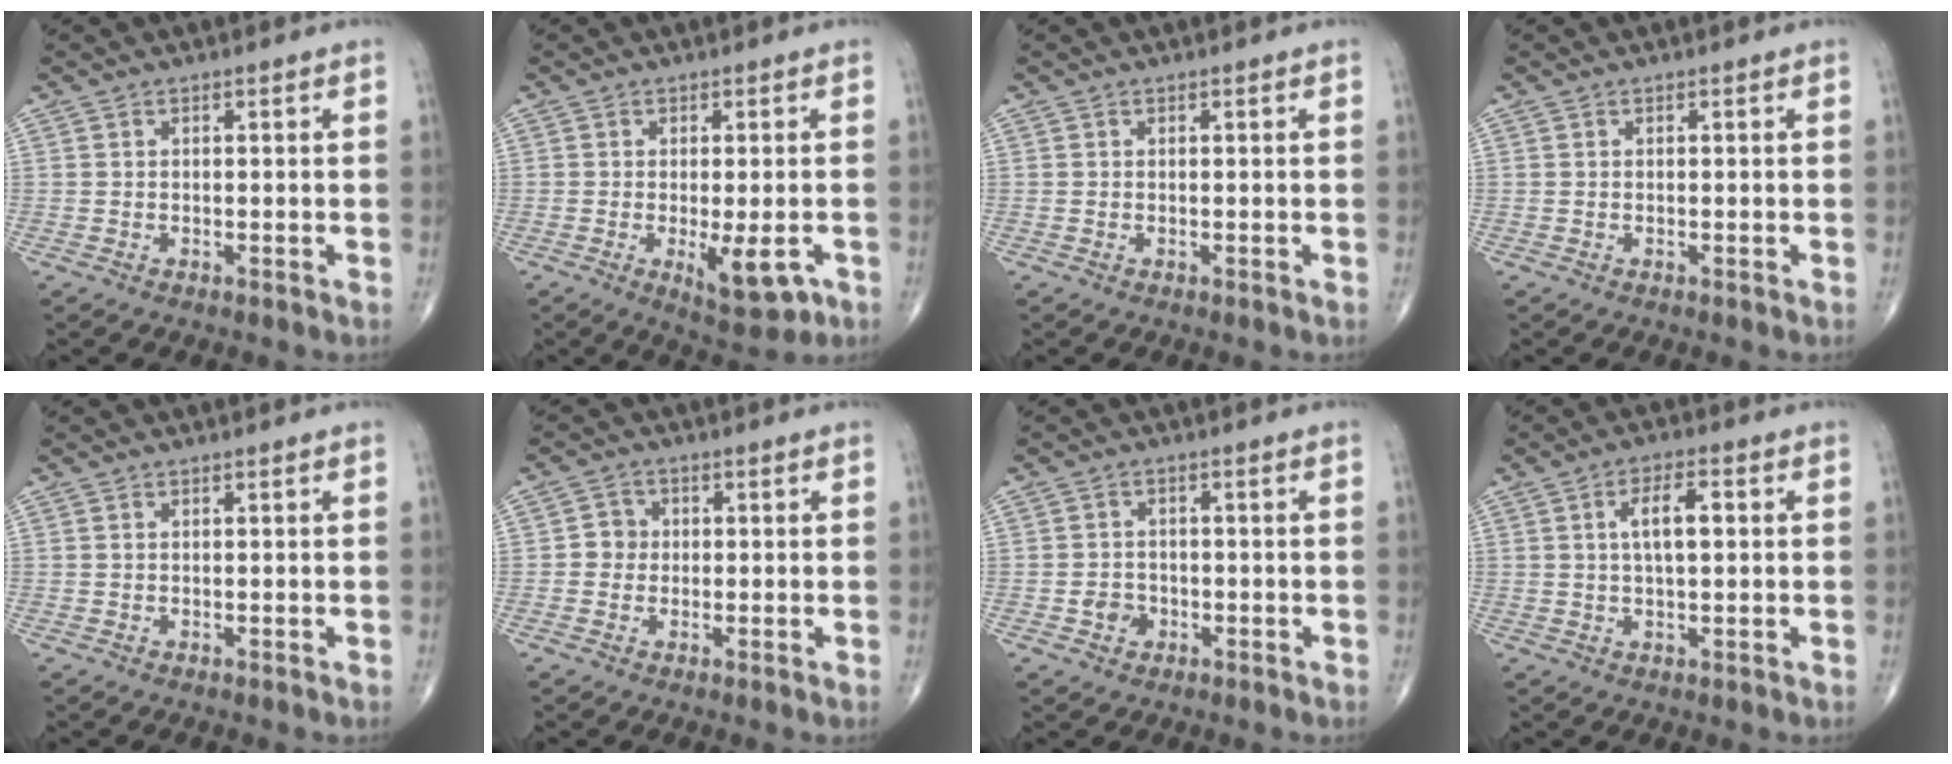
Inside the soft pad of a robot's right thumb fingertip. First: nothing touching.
{"total": 7.1, "force": [-1.9, 2.5, 6.3], "torque": [-0.087, -0.018, -0.020]}
{"total": 0.0}
{"total": 0.0}
{"total": 0.0}
{"total": 4.0, "force": [0.0, 3.8, 1.2], "torque": [0.006, 0.009, -0.008]}
{"total": 3.1, "force": [-1.1, 2.7, 1.2], "torque": [-0.001, 0.009, -0.019]}
{"total": 6.1, "force": [1.1, 2.5, 5.5], "torque": [-0.091, 0.005, 0.016]}